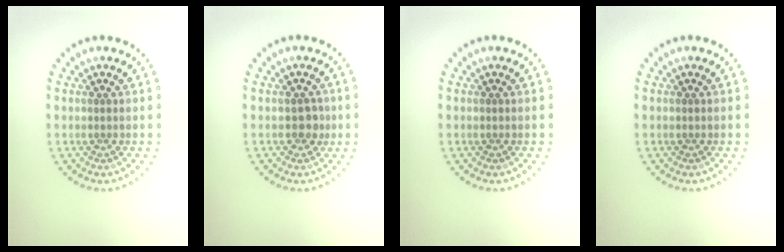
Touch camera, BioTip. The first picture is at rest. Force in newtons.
{"total": 1.5, "press": 1.4, "slide": 0.5}
{"total": 0.0}
{"total": 0.0}